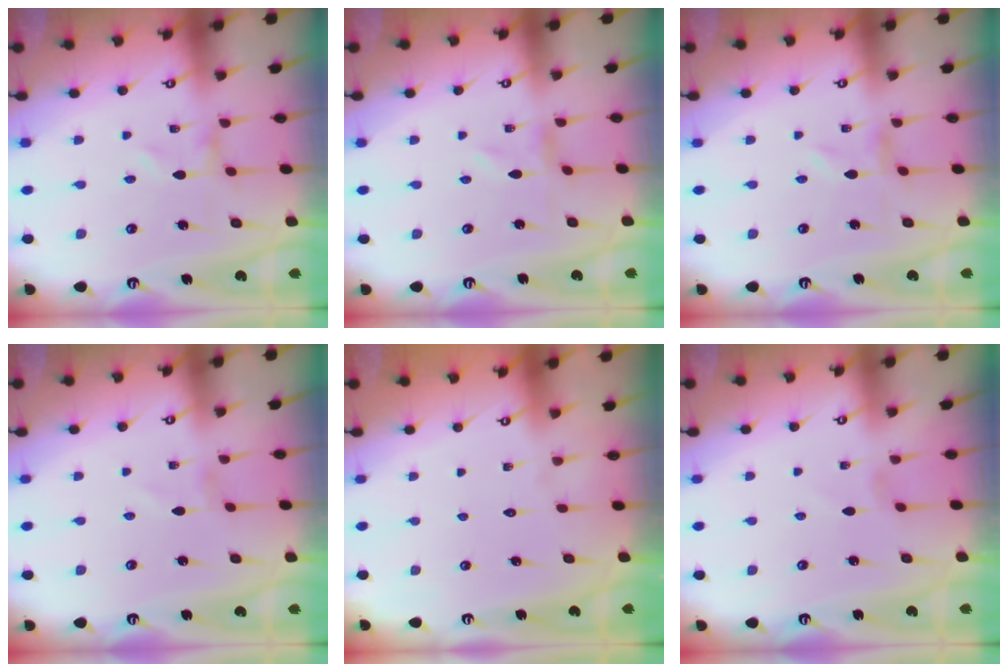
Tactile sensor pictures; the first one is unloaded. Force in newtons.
{"total": 0.0}
{"total": 0.0}
{"total": 1.4, "press": 1.4, "slide": 0.1}
{"total": 1.6, "press": 1.6, "slide": 0.2}
{"total": 0.0}